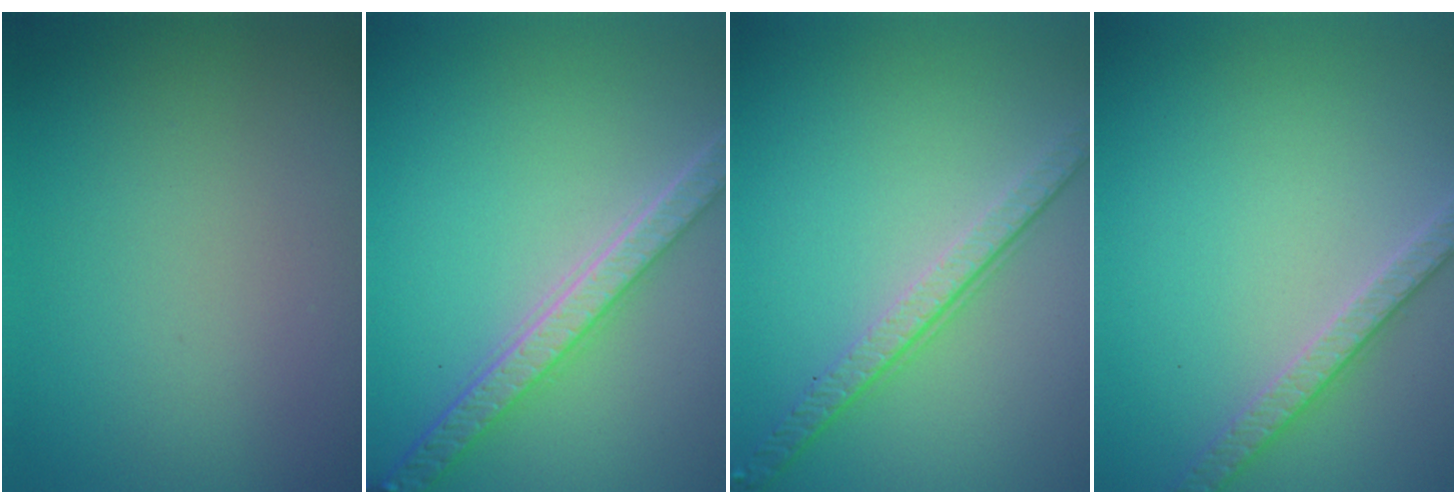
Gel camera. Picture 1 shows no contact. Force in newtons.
{"total": 5.2, "press": 4.0, "slide": 3.3}
{"total": 3.7, "press": 2.8, "slide": 2.5}
{"total": 2.6, "press": 2.6, "slide": 0.5}